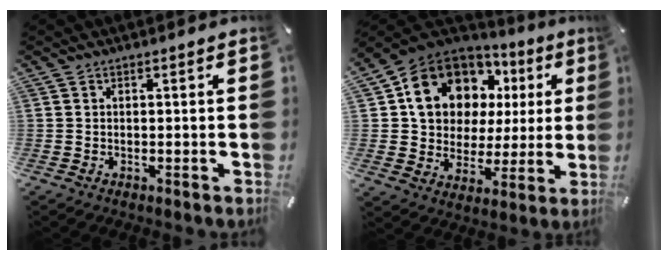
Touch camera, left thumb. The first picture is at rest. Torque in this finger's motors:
{"motor_torque": [2.49, 2.52, 1.89, -0.08, 0.18]}